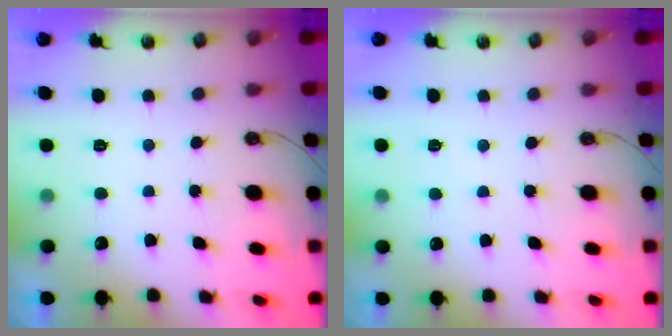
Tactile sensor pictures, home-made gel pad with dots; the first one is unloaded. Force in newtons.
{"total": 2.4, "press": 2.4, "slide": 0.4}